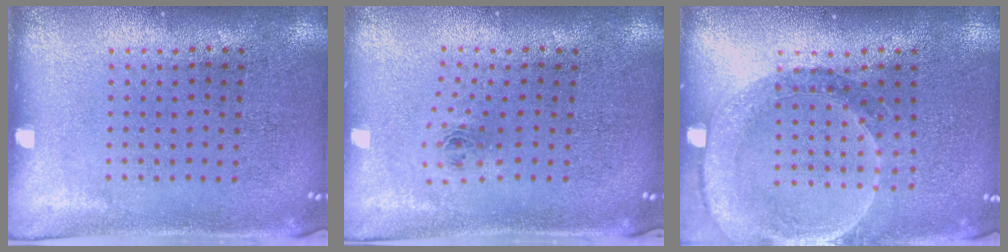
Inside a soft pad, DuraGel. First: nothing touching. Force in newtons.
{"total": 0.8, "press": 0.3, "slide": 0.7}
{"total": 1.5, "press": 1.5, "slide": 0.3}